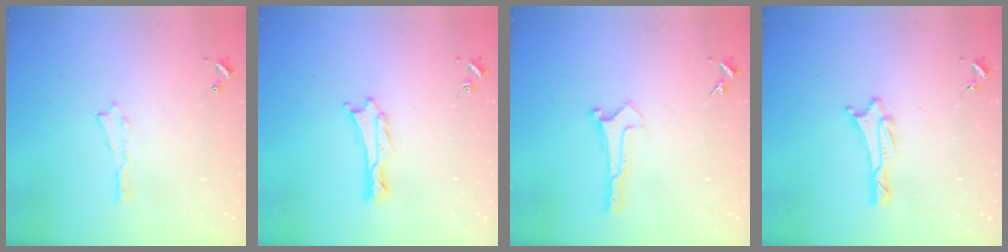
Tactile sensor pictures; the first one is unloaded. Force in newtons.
{"total": 0.6, "press": 0.6, "slide": 0.1}
{"total": 0.0}
{"total": 1.3, "press": 1.3, "slide": 0.1}